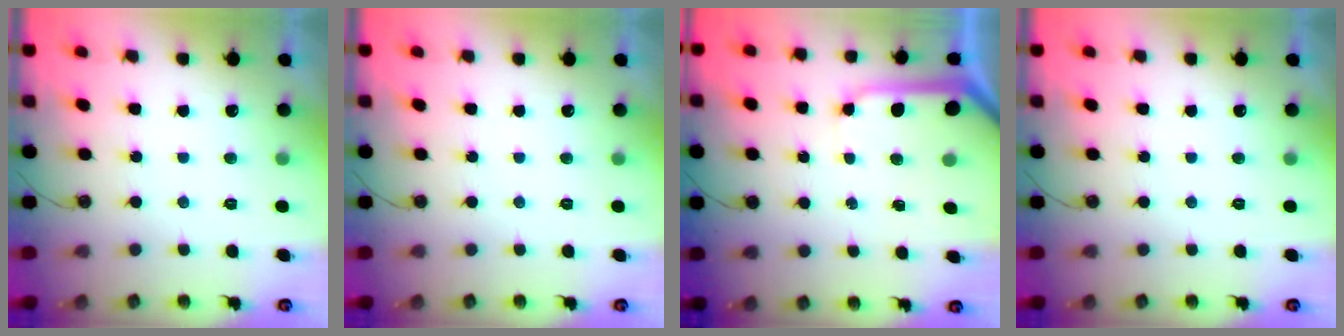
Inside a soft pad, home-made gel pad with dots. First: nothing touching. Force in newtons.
{"total": 0.0}
{"total": 9.6, "press": 9.6, "slide": 1.2}
{"total": 0.0}